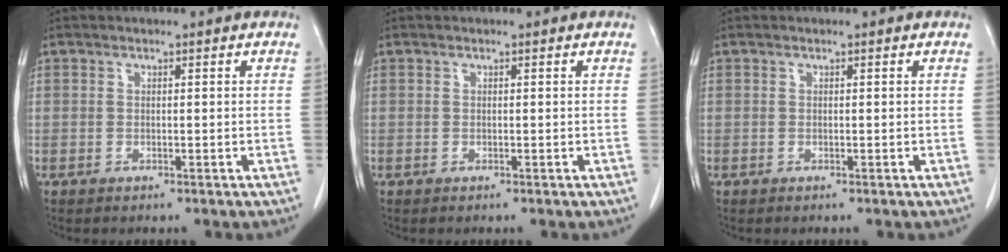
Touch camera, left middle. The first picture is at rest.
{"total": 0.0}
{"total": 0.0}